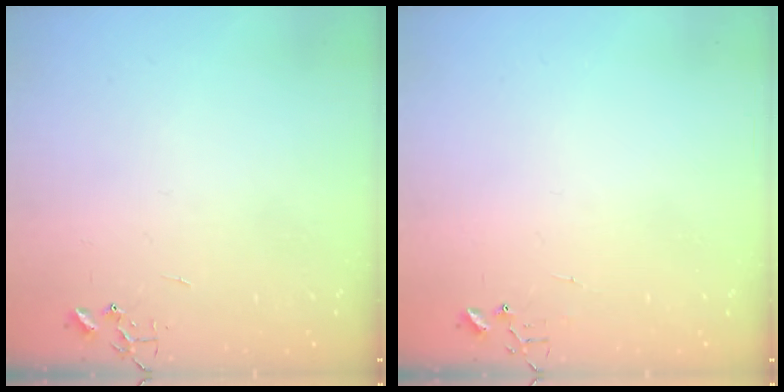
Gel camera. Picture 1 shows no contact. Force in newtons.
{"total": 5.0, "press": 5.0, "slide": 0.4}